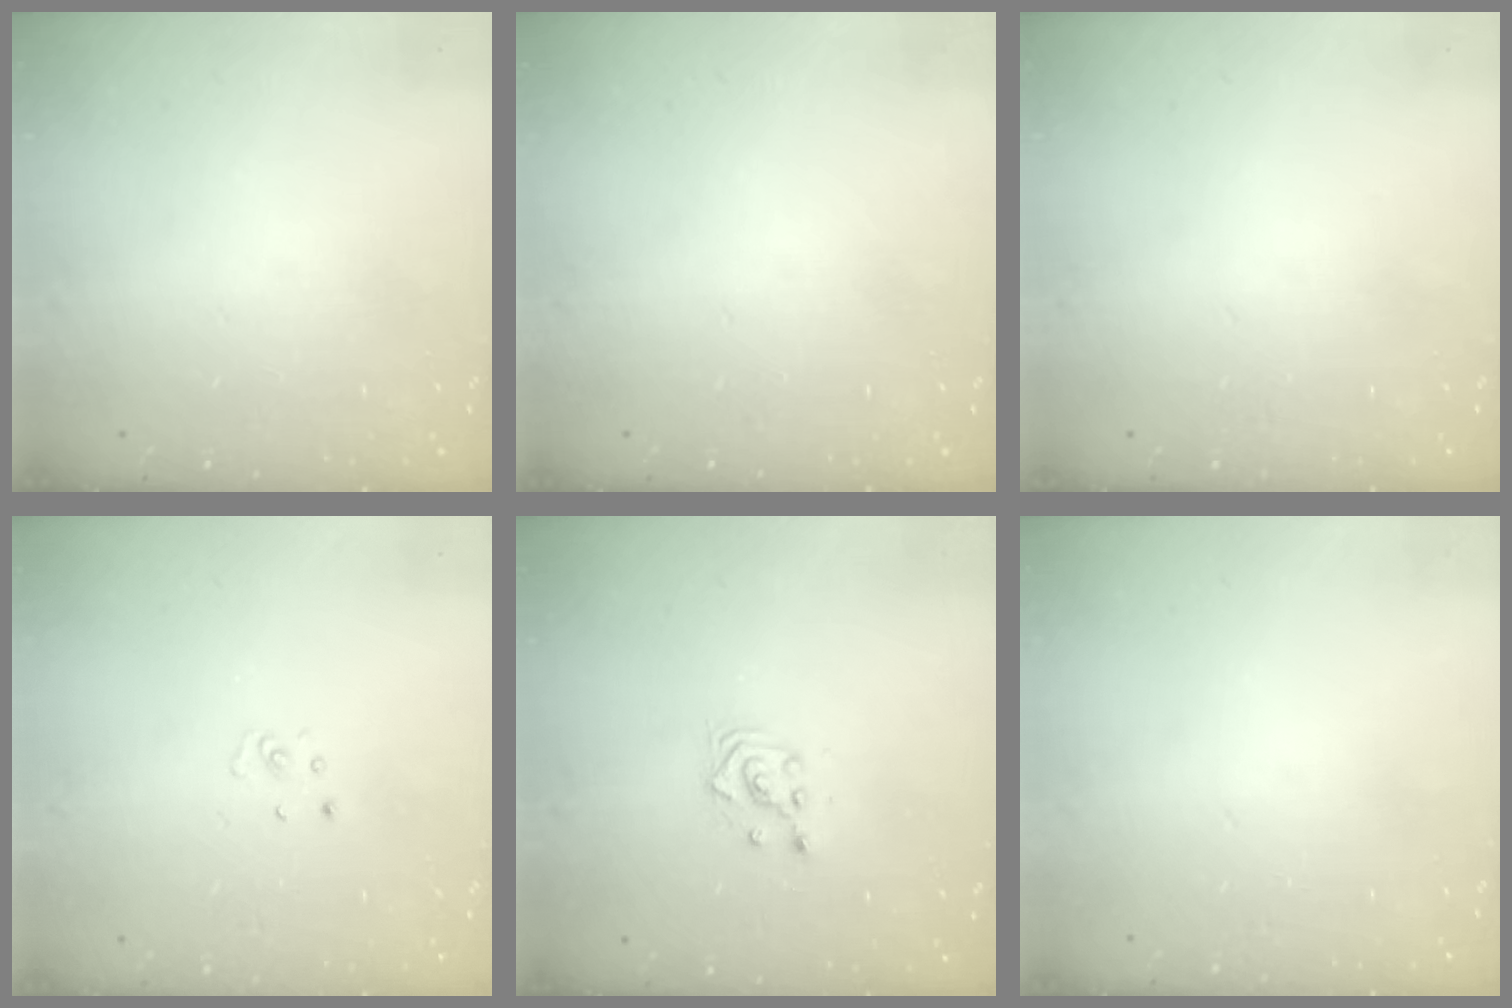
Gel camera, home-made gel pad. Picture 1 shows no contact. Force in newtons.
{"total": 0.0}
{"total": 0.0}
{"total": 2.3, "press": 2.3, "slide": 0.2}
{"total": 2.3, "press": 2.3, "slide": 0.2}
{"total": 0.0}